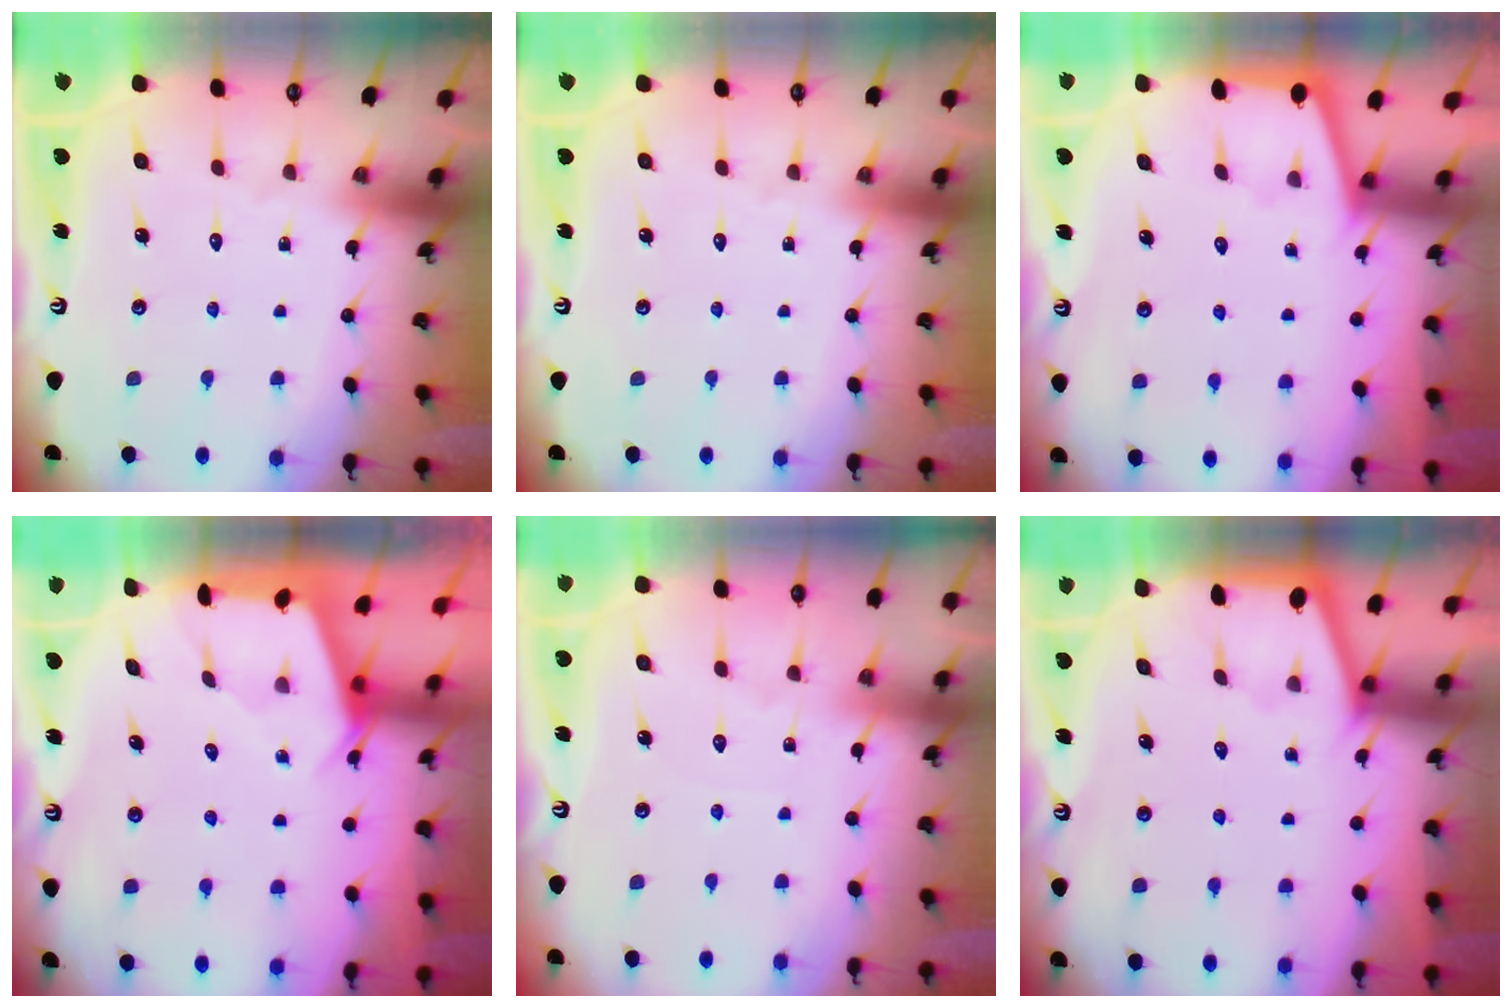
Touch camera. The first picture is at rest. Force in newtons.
{"total": 0.0}
{"total": 1.1, "press": 1.1, "slide": 0.1}
{"total": 2.4, "press": 2.4, "slide": 0.3}
{"total": 4.3, "press": 4.2, "slide": 0.6}
{"total": 1.1, "press": 1.0, "slide": 0.2}